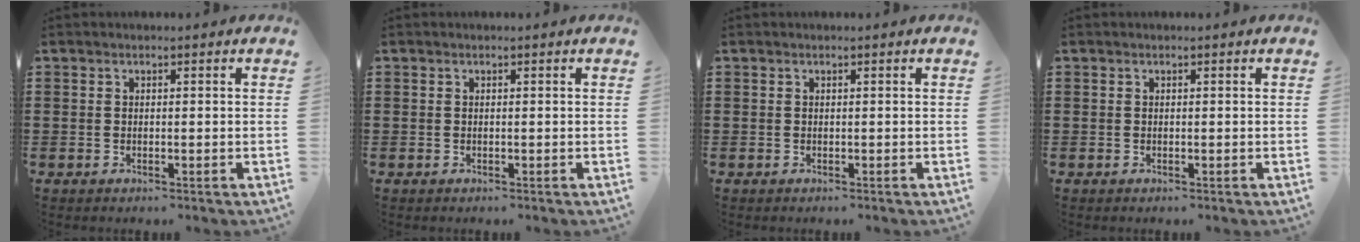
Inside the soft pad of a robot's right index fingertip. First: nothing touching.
{"total": 0.0}
{"total": 0.0}
{"total": 0.0}